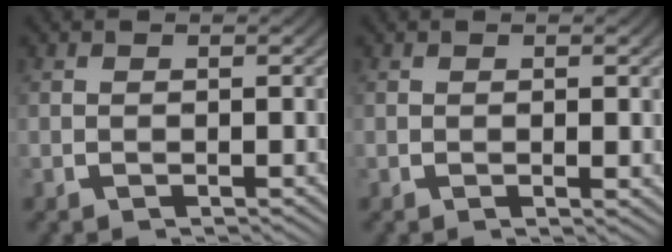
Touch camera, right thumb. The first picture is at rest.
{"total": 0.6, "force": [0.2, 0.2, 0.5], "torque": [-0.006, -0.001, 0.003]}